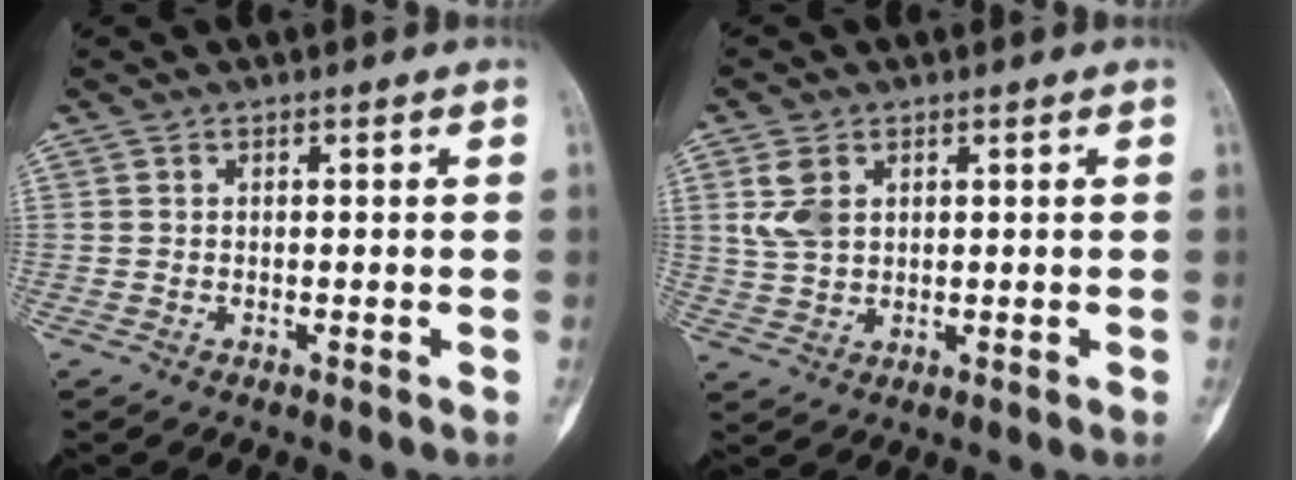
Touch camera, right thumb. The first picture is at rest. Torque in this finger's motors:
{"motor_torque": [-0.13, 0.20, 0.42, 0.07, 0.12]}